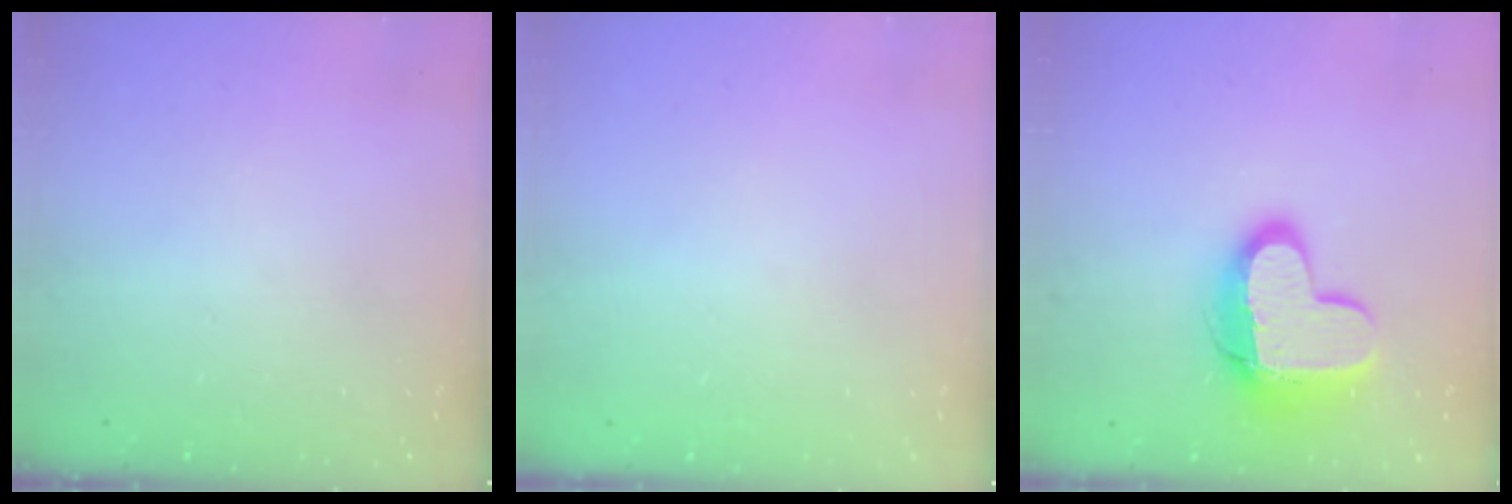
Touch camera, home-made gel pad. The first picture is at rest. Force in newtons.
{"total": 0.6, "press": 0.5, "slide": 0.2}
{"total": 14.2, "press": 14.2, "slide": 1.1}